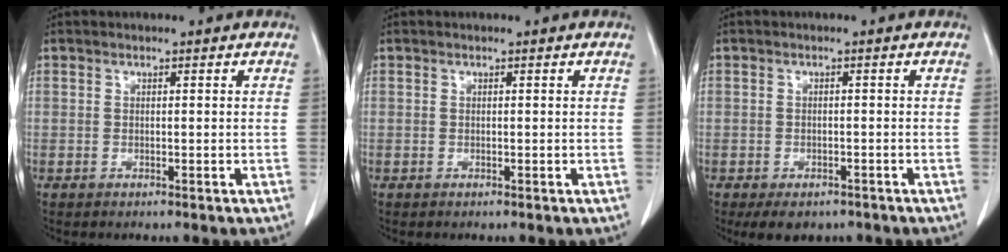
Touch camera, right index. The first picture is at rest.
{"total": 0.0}
{"total": 5.2, "force": [-3.8, 2.9, 2.0], "torque": [-0.022, -0.001, -0.049]}